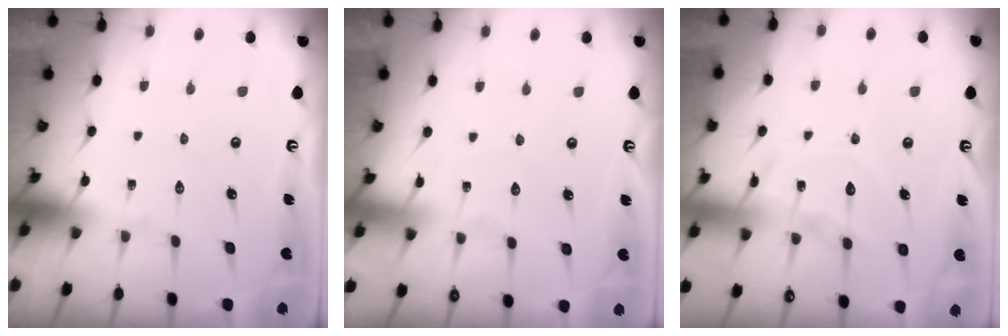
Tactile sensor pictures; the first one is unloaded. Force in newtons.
{"total": 3.4, "press": 3.3, "slide": 0.4}
{"total": 11.5, "press": 11.4, "slide": 1.0}